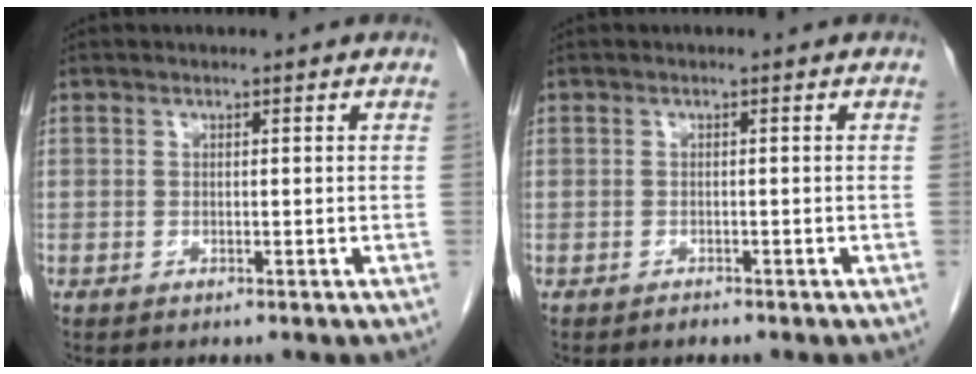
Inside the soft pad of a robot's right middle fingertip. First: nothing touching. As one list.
[{"total": 0.7, "force": [-0.6, 0.2, 0.2], "torque": [-0.006, 0.000, -0.009]}]